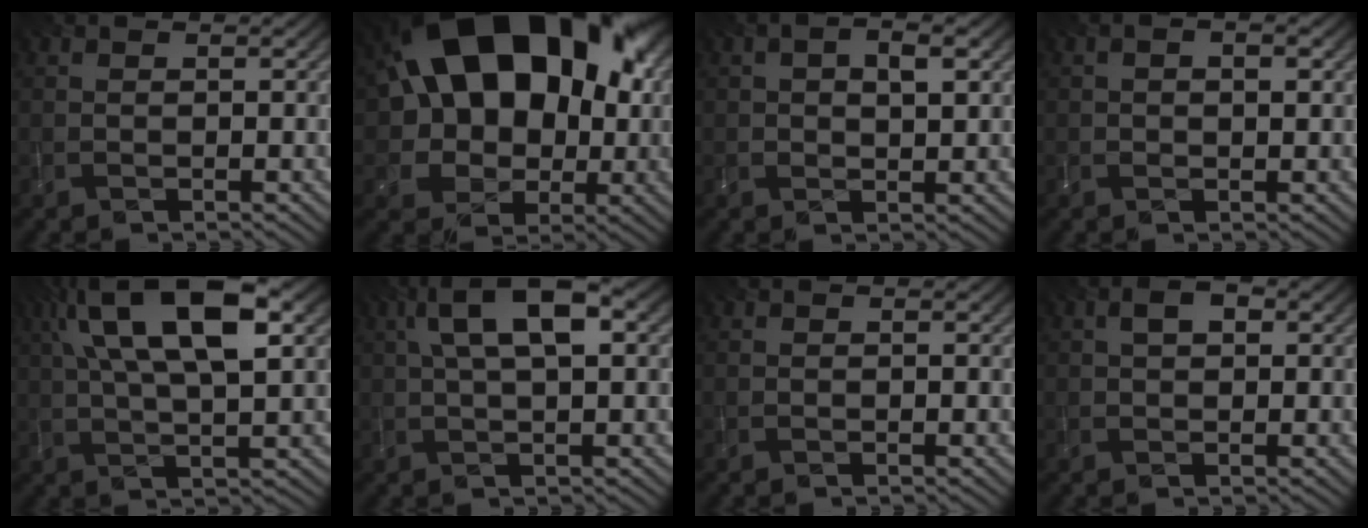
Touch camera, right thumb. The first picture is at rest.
{"total": 20.8, "force": [5.1, 14.8, 13.7], "torque": [-0.218, 0.030, 0.100]}
{"total": 4.3, "force": [1.3, 2.1, 3.5], "torque": [-0.057, 0.000, 0.020]}
{"total": 2.6, "force": [0.4, 1.4, 2.1], "torque": [-0.031, 0.001, 0.008]}
{"total": 13.8, "force": [5.0, 5.3, 11.8], "torque": [-0.221, 0.010, 0.084]}
{"total": 8.8, "force": [2.6, 3.1, 7.8], "torque": [-0.147, 0.021, 0.041]}
{"total": 0.0}
{"total": 2.6, "force": [0.6, 1.6, 2.0], "torque": [-0.032, 0.004, 0.007]}